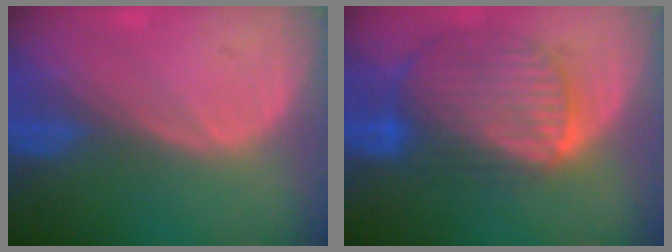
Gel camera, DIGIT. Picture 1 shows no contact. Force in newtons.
{"total": 10.3, "press": 8.7, "slide": 5.6}